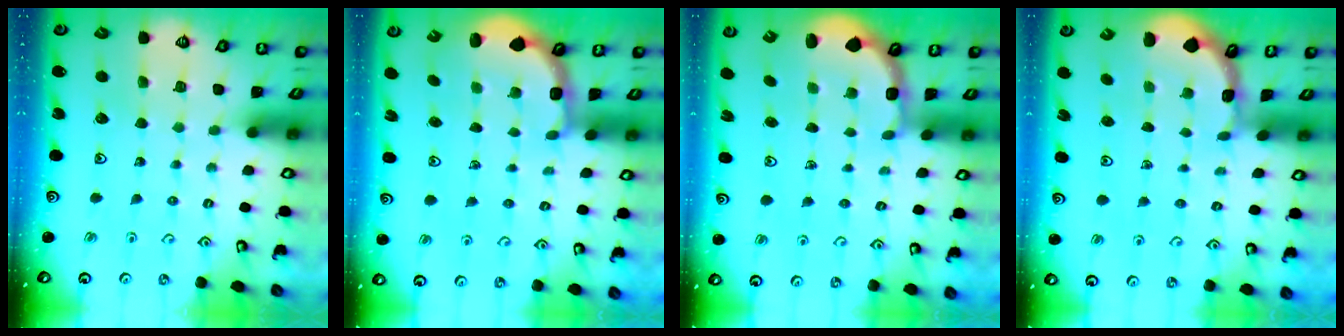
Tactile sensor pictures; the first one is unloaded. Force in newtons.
{"total": 2.8, "press": 2.3, "slide": 1.7}
{"total": 2.8, "press": 2.2, "slide": 1.7}
{"total": 1.1, "press": 1.0, "slide": 0.1}